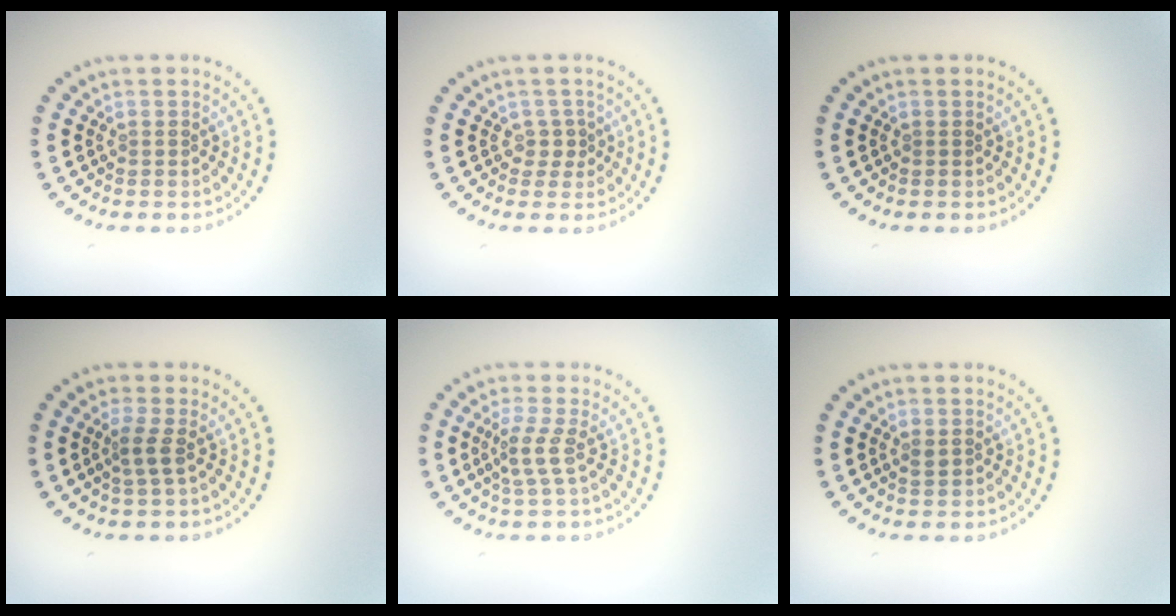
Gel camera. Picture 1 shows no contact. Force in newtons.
{"total": 1.3, "press": 0.9, "slide": 0.9}
{"total": 0.0}
{"total": 1.6, "press": 1.3, "slide": 1.0}
{"total": 2.2, "press": 1.5, "slide": 1.7}
{"total": 1.0, "press": 1.0, "slide": 0.2}